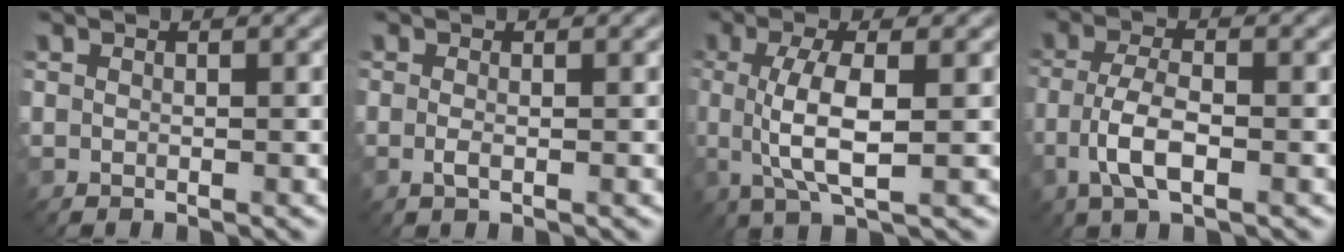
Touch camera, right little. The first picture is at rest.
{"total": 0.9, "force": [-0.2, 0.2, 0.9], "torque": [-0.021, -0.004, -0.004]}
{"total": 5.3, "force": [0.0, 1.4, 5.1], "torque": [-0.106, 0.001, 0.002]}
{"total": 4.0, "force": [-1.5, 1.3, 3.5], "torque": [-0.075, 0.003, -0.034]}